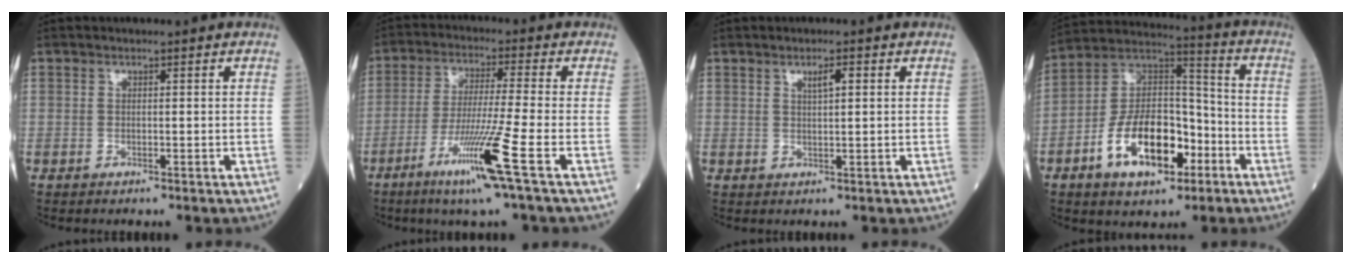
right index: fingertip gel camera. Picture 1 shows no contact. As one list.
[{"total": 10.8, "force": [-5.1, -1.8, 9.4], "torque": [-0.178, -0.029, -0.100]}, {"total": 2.2, "force": [0.9, 0.3, 2.0], "torque": [-0.034, 0.002, 0.017]}, {"total": 15.4, "force": [-6.5, 7.5, 11.7], "torque": [-0.224, 0.018, -0.109]}]